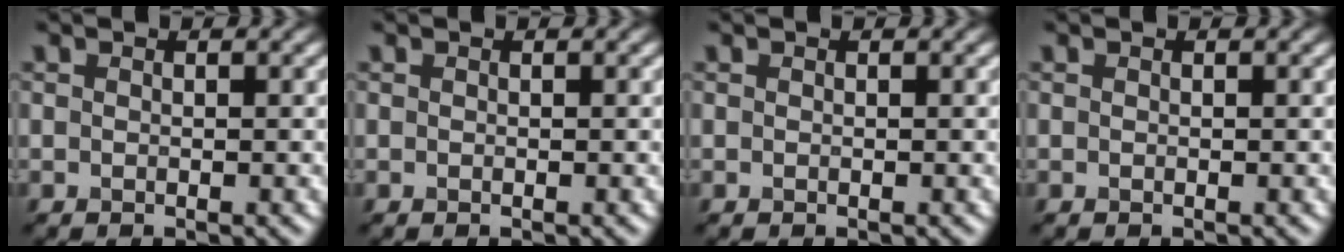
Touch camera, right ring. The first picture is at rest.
{"total": 0.0}
{"total": 0.0}
{"total": 0.0}